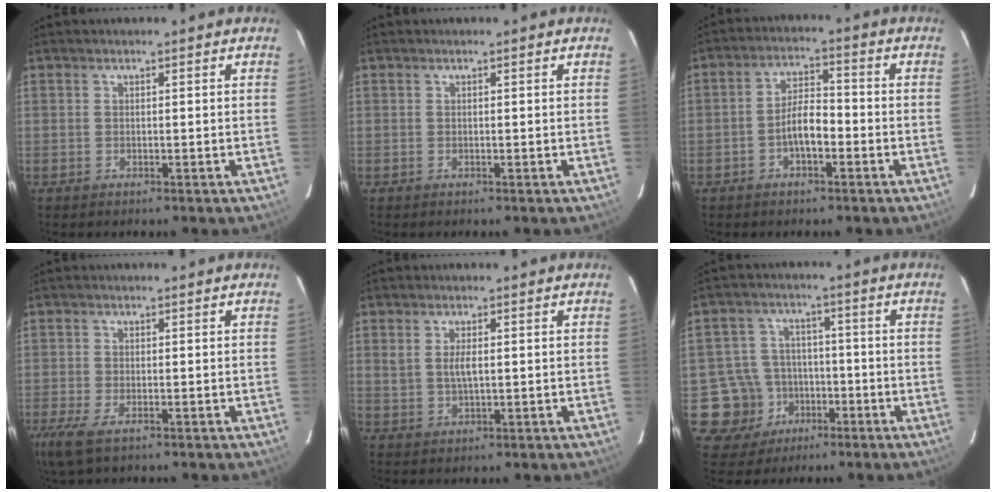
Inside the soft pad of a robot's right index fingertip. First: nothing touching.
{"total": 0.0}
{"total": 5.4, "force": [-2.3, 2.0, 4.4], "torque": [-0.089, 0.015, -0.038]}
{"total": 5.8, "force": [-3.3, 2.2, 4.2], "torque": [-0.100, -0.021, -0.062]}
{"total": 3.0, "force": [0.6, 1.4, 2.6], "torque": [-0.047, 0.001, 0.014]}
{"total": 10.0, "force": [-3.5, 9.3, 0.8], "torque": [-0.044, 0.030, -0.045]}